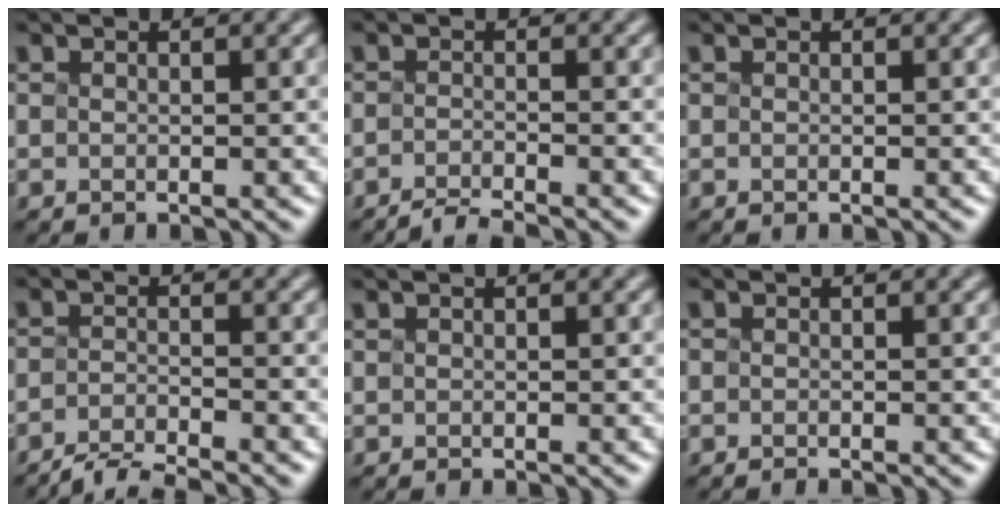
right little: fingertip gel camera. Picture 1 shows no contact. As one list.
[{"total": 2.2, "force": [-2.2, -0.2, 0.2], "torque": [0.004, 0.001, -0.036]}, {"total": 0.0}, {"total": 3.5, "force": [-3.4, -0.1, 0.7], "torque": [-0.010, 0.001, -0.057]}, {"total": 1.0, "force": [0.7, 0.5, 0.6], "torque": [-0.004, 0.010, 0.002]}, {"total": 0.7, "force": [-0.6, -0.2, -0.2], "torque": [0.002, -0.003, -0.003]}]